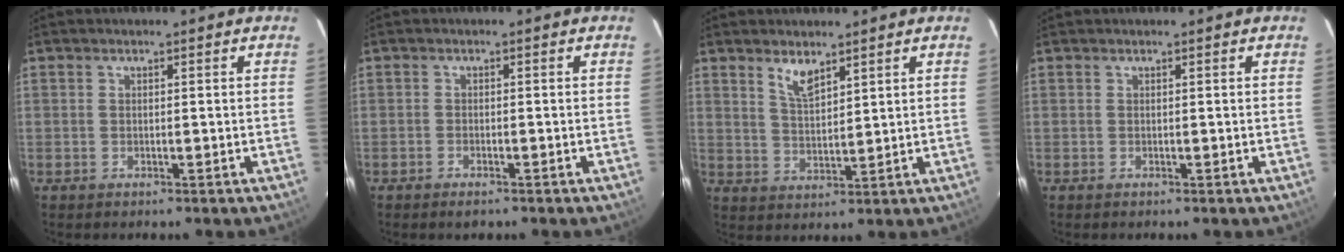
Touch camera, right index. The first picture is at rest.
{"total": 1.7, "force": [-1.3, 0.6, 0.9], "torque": [-0.022, 0.000, -0.025]}
{"total": 4.6, "force": [3.3, 1.5, 2.8], "torque": [-0.052, -0.002, 0.065]}
{"total": 0.0}